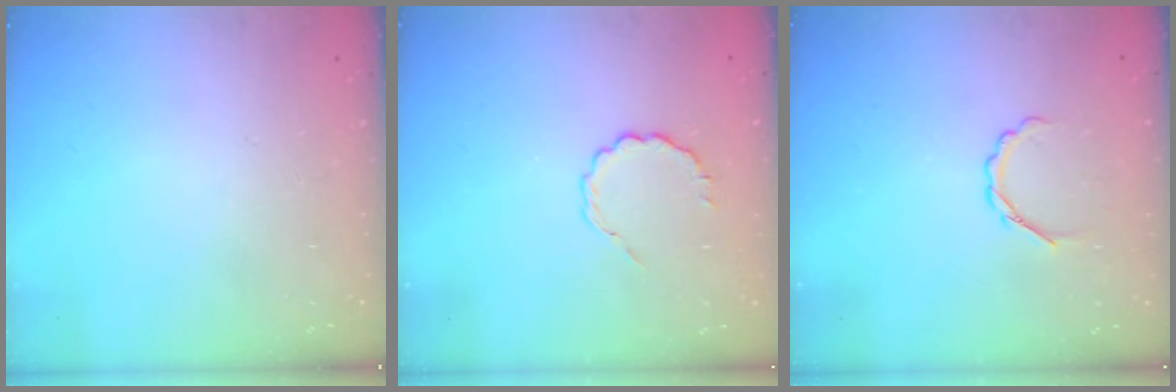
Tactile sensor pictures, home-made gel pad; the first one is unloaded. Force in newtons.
{"total": 3.5, "press": 3.3, "slide": 1.2}
{"total": 3.0, "press": 2.8, "slide": 0.9}